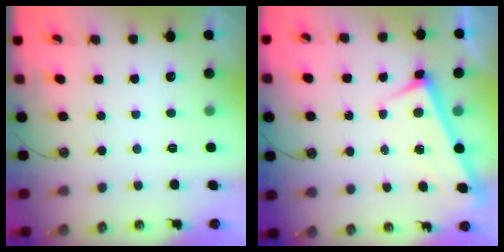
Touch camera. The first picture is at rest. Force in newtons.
{"total": 3.1, "press": 3.1, "slide": 0.1}